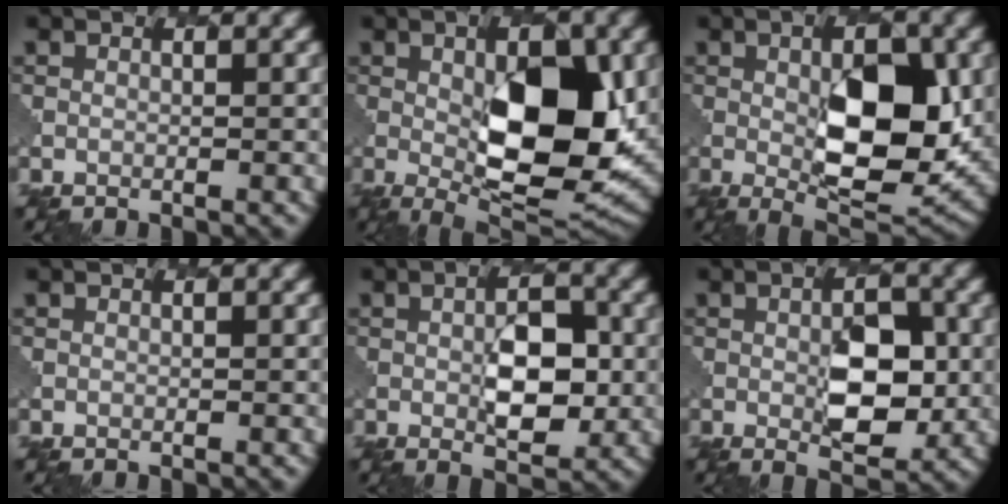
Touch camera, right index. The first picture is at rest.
{"total": 11.6, "force": [0.0, 4.6, 10.7], "torque": [-0.154, -0.006, 0.005]}
{"total": 9.8, "force": [0.0, 3.9, 9.0], "torque": [-0.131, -0.007, 0.009]}
{"total": 0.0}
{"total": 4.7, "force": [-0.1, 2.2, 4.2], "torque": [-0.065, -0.002, 0.000]}
{"total": 5.1, "force": [-0.1, 2.3, 4.6], "torque": [-0.068, -0.004, 0.001]}